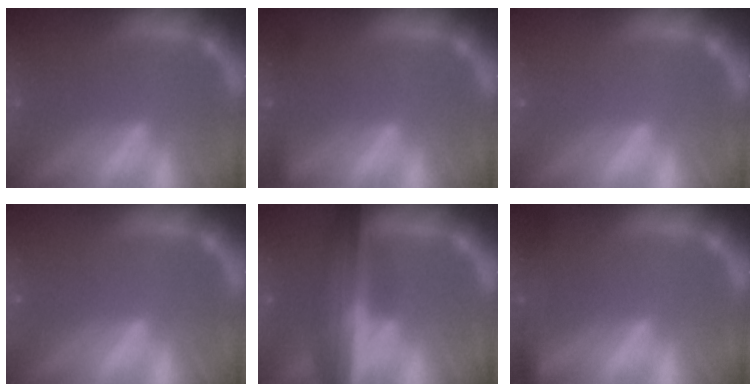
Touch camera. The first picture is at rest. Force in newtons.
{"total": 2.4}
{"total": 0.0}
{"total": 0.0}
{"total": 9.5}
{"total": 4.0}